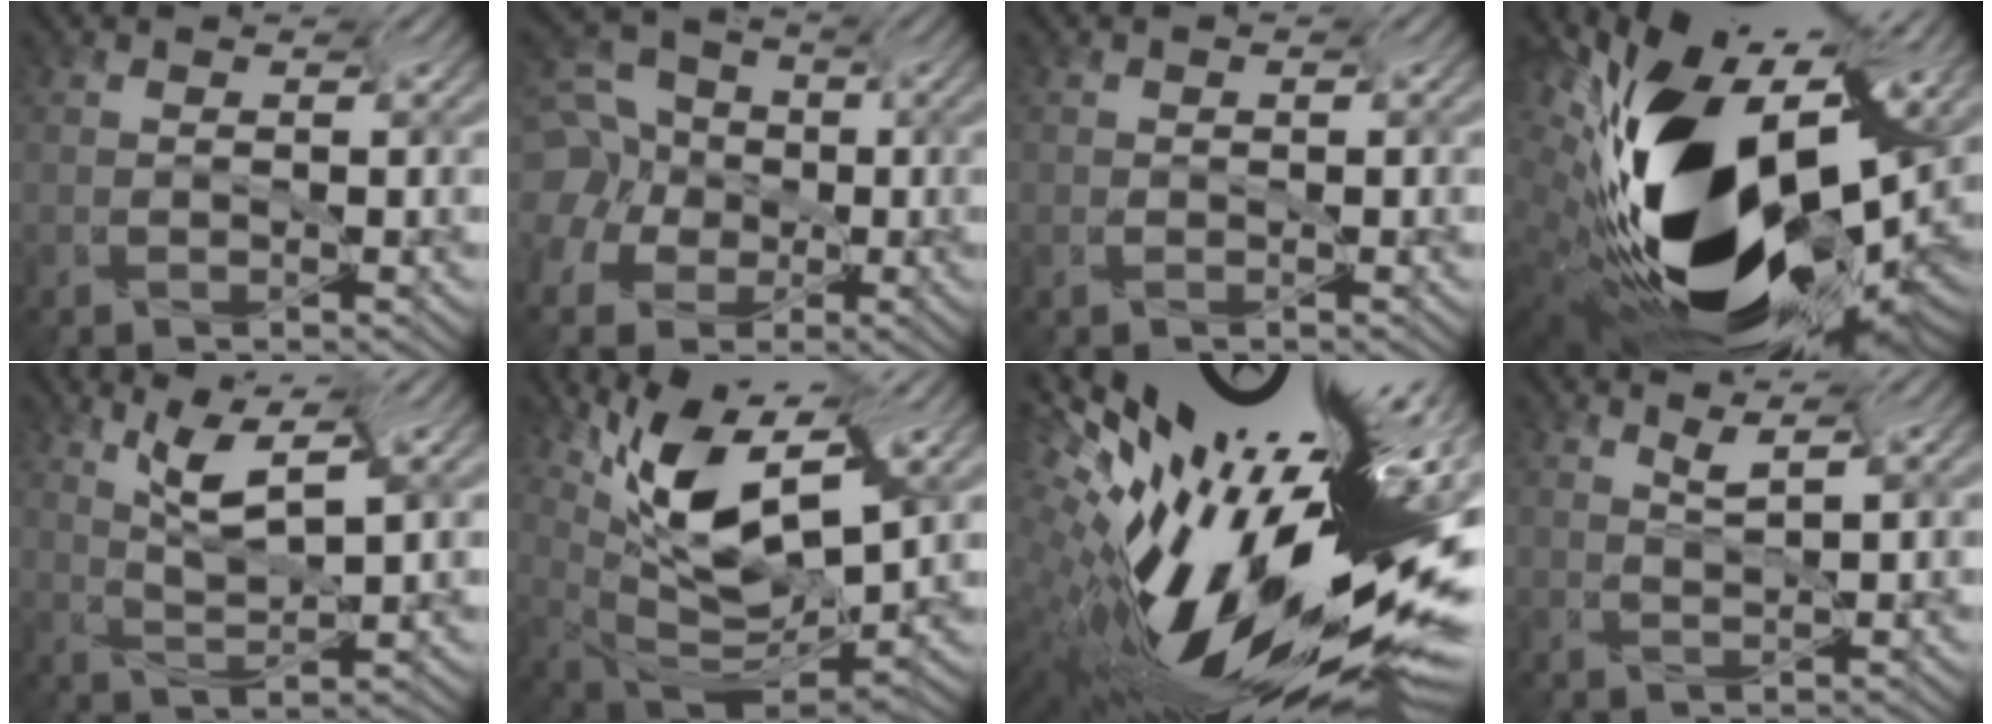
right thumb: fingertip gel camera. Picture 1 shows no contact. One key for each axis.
{"total": 8.1, "fx": 1.3, "fy": 6.7, "fz": 4.3, "tx": -0.155, "ty": 0.037, "tz": 0.035}
{"total": 1.0, "fx": -0.7, "fy": -0.1, "fz": -0.6, "tx": 0.010, "ty": 0.000, "tz": -0.014}
{"total": 17.2, "fx": -2.2, "fy": 9.7, "fz": 14.0, "tx": -0.293, "ty": -0.071, "tz": -0.013}
{"total": 5.2, "fx": 2.7, "fy": 0.5, "fz": 4.3, "tx": -0.099, "ty": 0.003, "tz": 0.059}
{"total": 10.0, "fx": 2.7, "fy": 4.5, "fz": 8.5, "tx": -0.180, "ty": 0.018, "tz": 0.066}
{"total": 16.6, "fx": -3.7, "fy": 5.6, "fz": 15.1, "tx": -0.253, "ty": -0.036, "tz": -0.061}
{"total": 1.6, "fx": 1.3, "fy": -0.9, "fz": 0.4, "tx": -0.013, "ty": -0.007, "tz": 0.035}